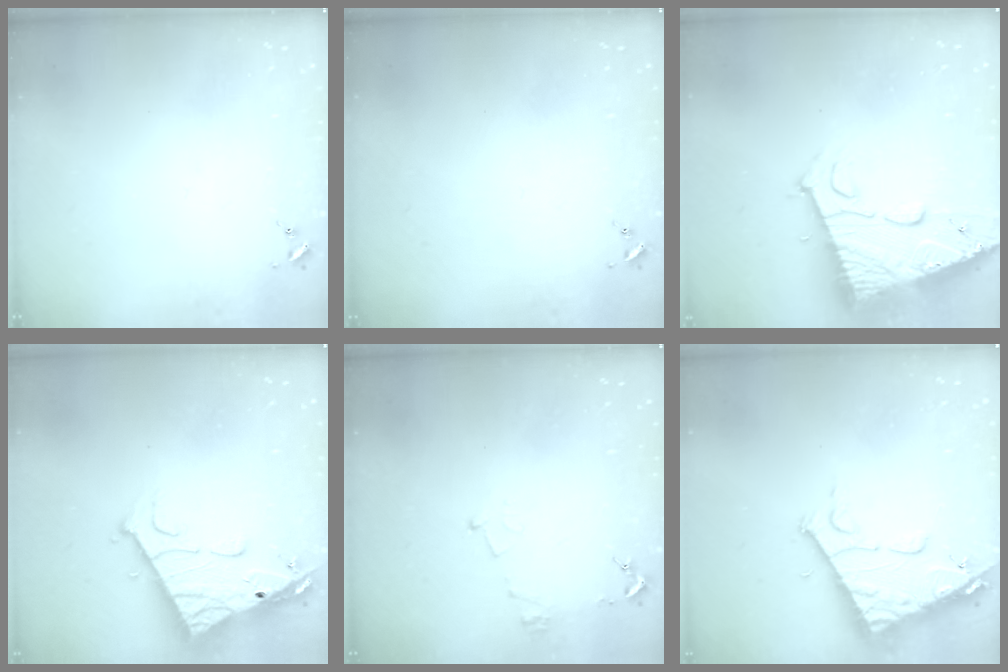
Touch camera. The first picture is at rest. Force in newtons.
{"total": 0.0}
{"total": 18.3, "press": 18.2, "slide": 1.7}
{"total": 15.6, "press": 15.5, "slide": 1.5}
{"total": 6.2, "press": 6.2, "slide": 0.7}
{"total": 13.9, "press": 13.8, "slide": 1.7}